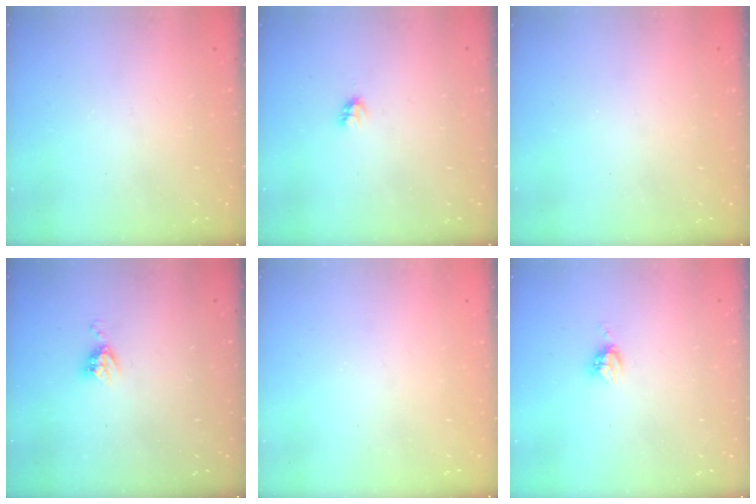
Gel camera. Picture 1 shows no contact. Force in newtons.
{"total": 2.2, "press": 2.2, "slide": 0.2}
{"total": 0.0}
{"total": 5.1, "press": 5.1, "slide": 0.2}
{"total": 0.0}
{"total": 4.4, "press": 4.4, "slide": 0.2}